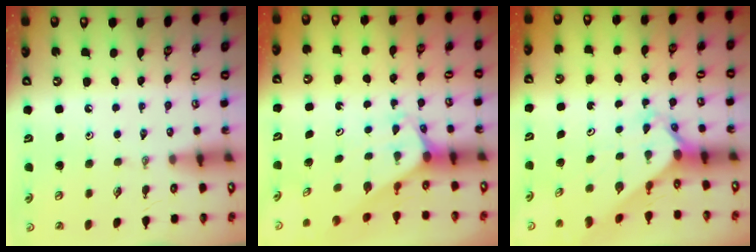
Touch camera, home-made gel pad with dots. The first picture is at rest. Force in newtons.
{"total": 1.9, "press": 1.9, "slide": 0.1}
{"total": 2.6, "press": 2.6, "slide": 0.2}